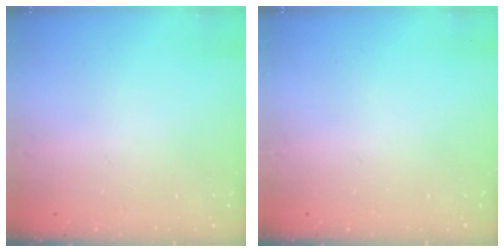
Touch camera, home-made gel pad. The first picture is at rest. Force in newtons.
{"total": 0.0}